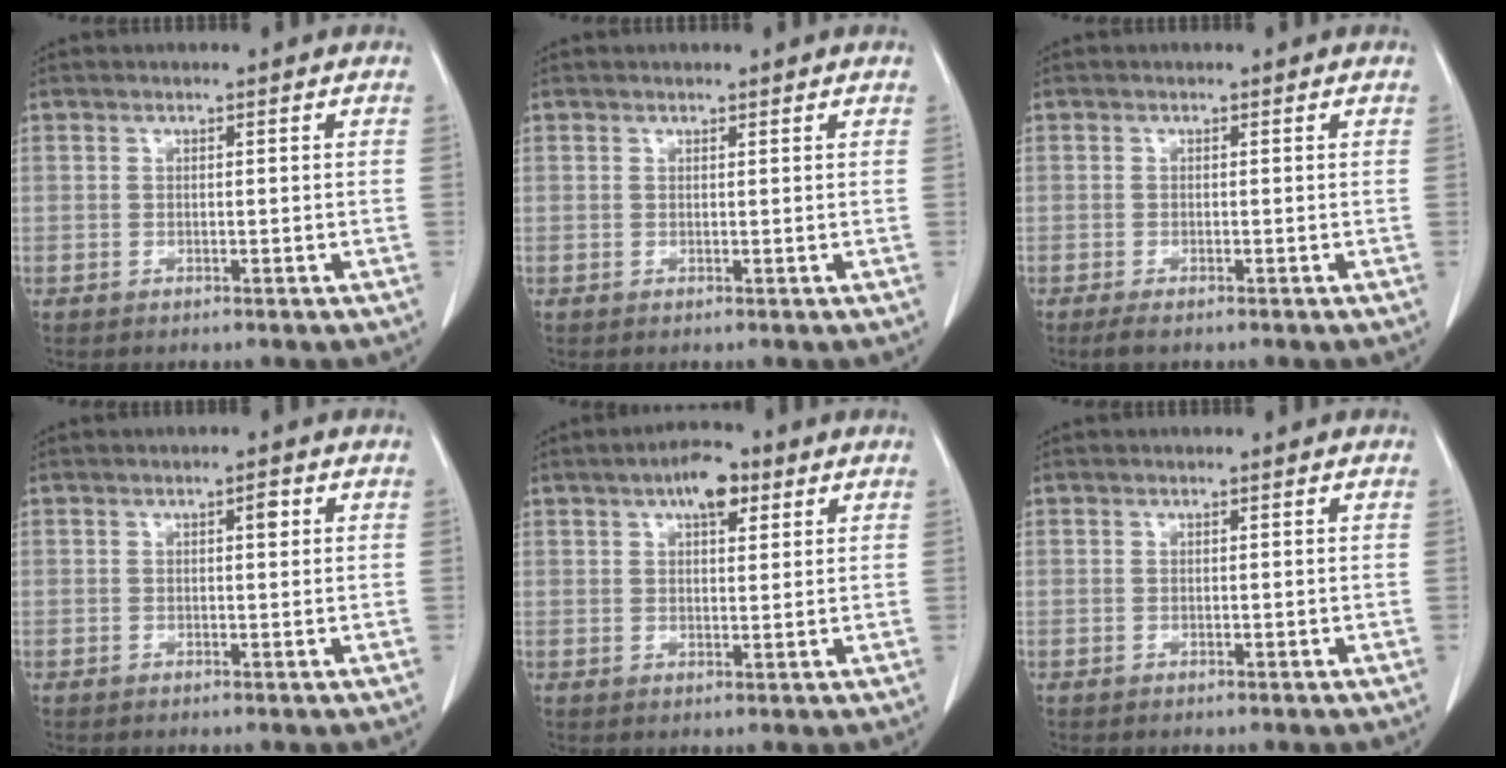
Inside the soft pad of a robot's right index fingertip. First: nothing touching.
{"total": 0.6, "force": [0.6, 0.2, 0.0], "torque": [-0.004, 0.005, 0.009]}
{"total": 1.4, "force": [-0.9, 0.4, 1.0], "torque": [-0.020, -0.003, -0.014]}
{"total": 1.5, "force": [0.5, 0.5, 1.3], "torque": [-0.019, 0.002, 0.007]}
{"total": 5.5, "force": [3.0, 2.1, 4.1], "torque": [-0.067, 0.010, 0.044]}
{"total": 0.0}